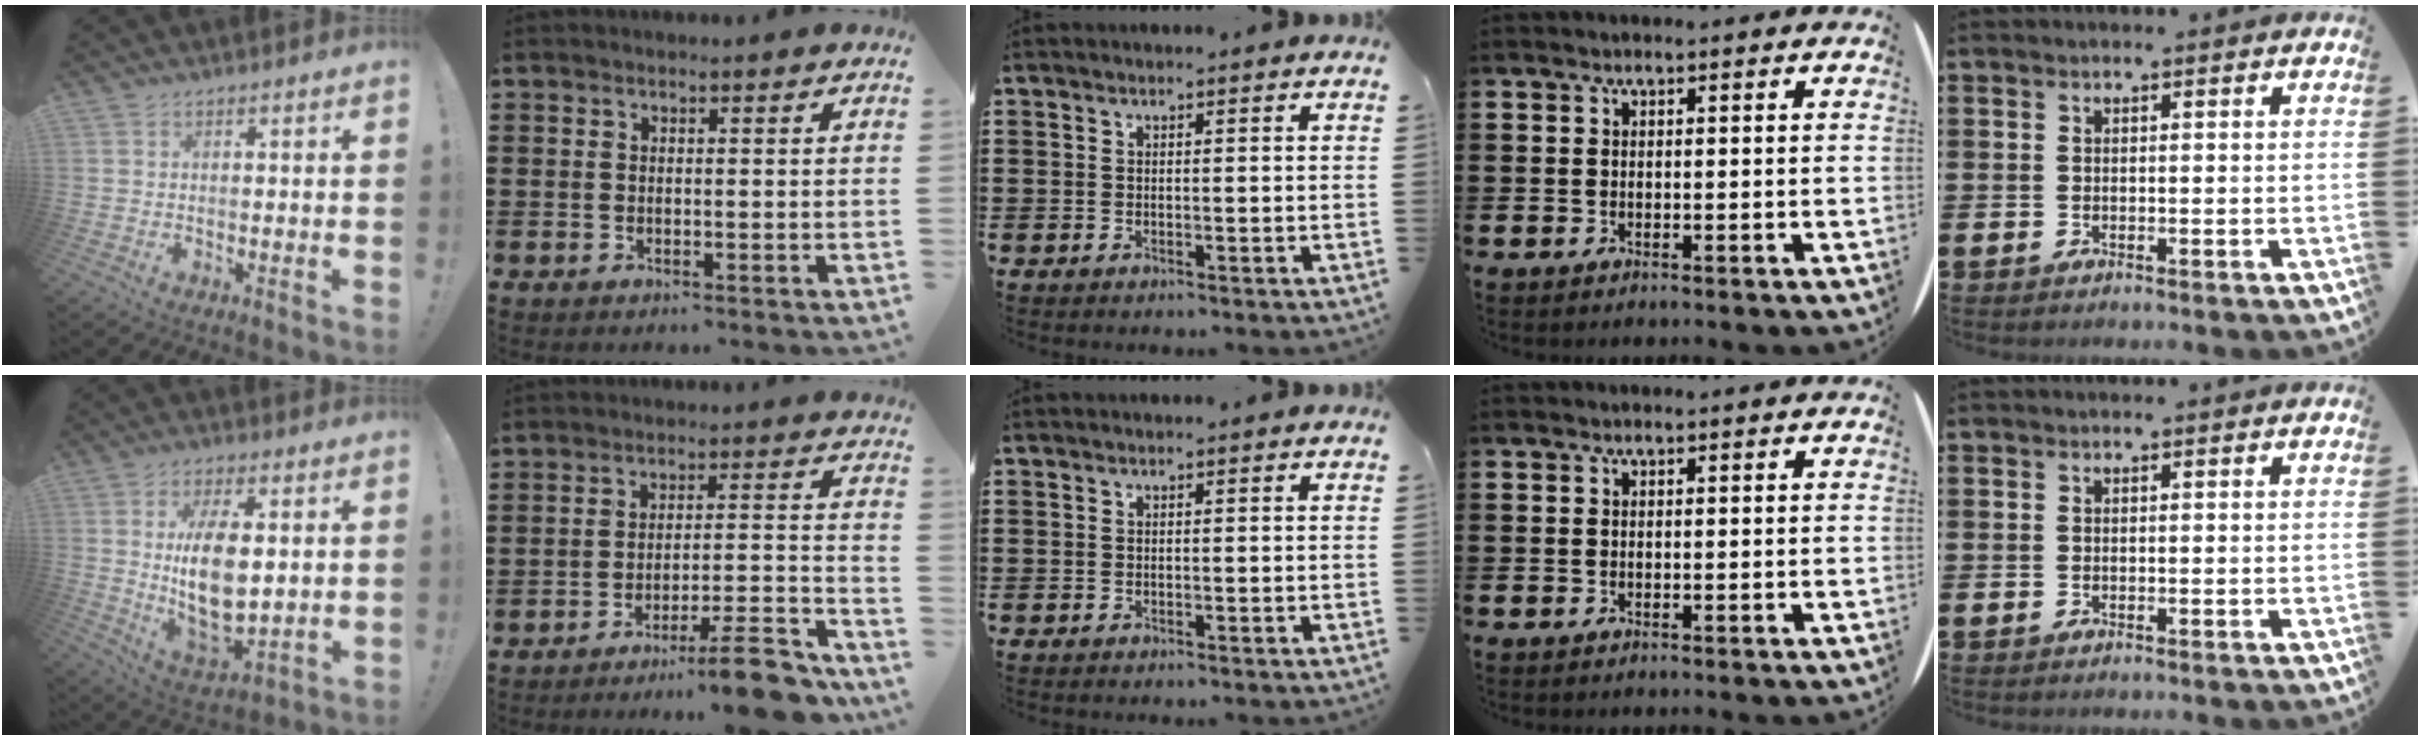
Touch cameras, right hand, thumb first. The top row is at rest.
{"thumb": {"total": 15.4, "force": [2.6, 7.5, 13.2], "torque": [-0.245, -0.025, 0.043]}, "index": {"total": 10.0, "force": [-8.3, 0.5, 5.5], "torque": [-0.074, 0.021, -0.153]}}